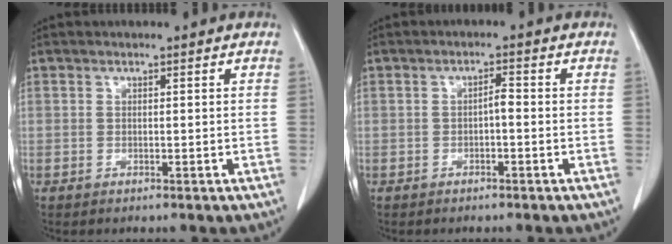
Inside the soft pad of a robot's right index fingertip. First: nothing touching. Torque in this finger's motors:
{"motor_torque": [0.12, -0.07, 0.01, 0.03]}